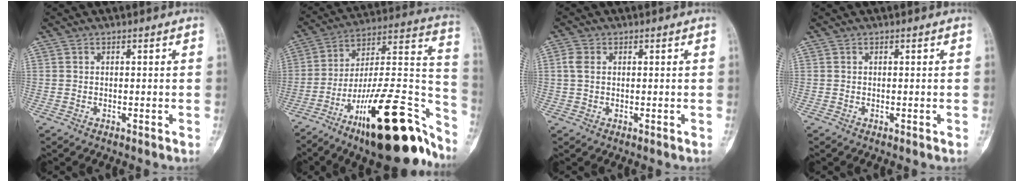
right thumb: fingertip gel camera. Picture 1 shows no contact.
{"total": 29.0, "force": [-17.3, 8.7, 21.6], "torque": [-0.254, 0.099, -0.273]}
{"total": 2.7, "force": [0.6, 1.8, 1.9], "torque": [-0.043, 0.006, 0.009]}
{"total": 0.0}